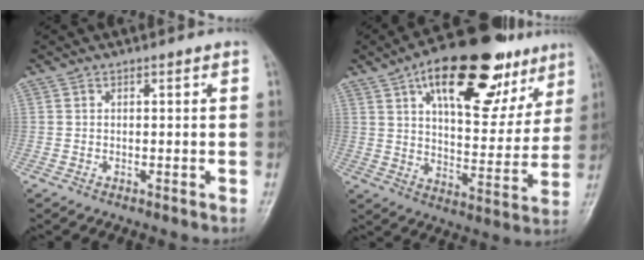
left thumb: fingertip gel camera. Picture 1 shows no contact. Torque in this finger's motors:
{"motor_torque": [0.23, 0.59, 1.81, -0.96, 0.42]}